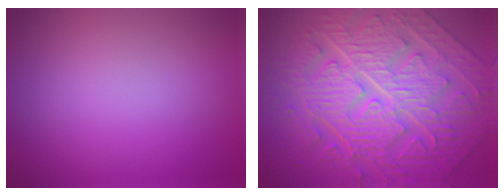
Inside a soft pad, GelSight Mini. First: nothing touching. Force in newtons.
{"total": 11.4, "press": 7.9, "slide": 8.3}